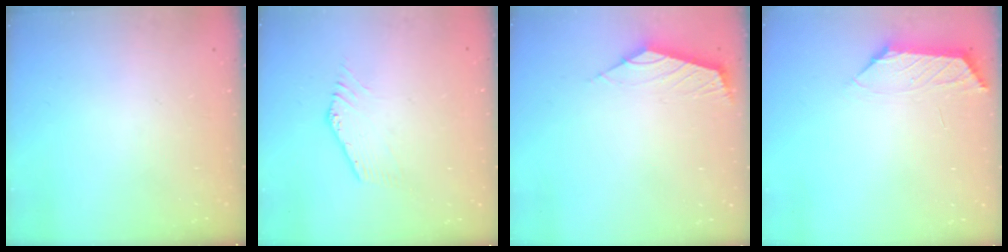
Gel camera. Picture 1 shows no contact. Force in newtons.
{"total": 1.0, "press": 1.0, "slide": 0.1}
{"total": 2.4, "press": 2.3, "slide": 0.6}
{"total": 0.8, "press": 0.7, "slide": 0.4}